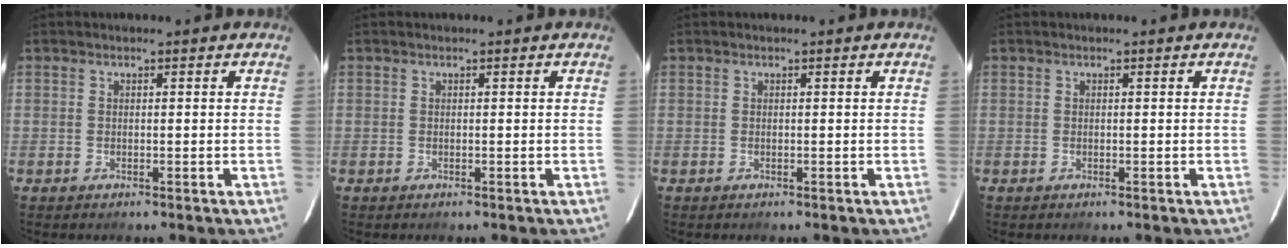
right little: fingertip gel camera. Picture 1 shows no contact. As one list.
[{"total": 0.0}, {"total": 0.0}, {"total": 0.0}]